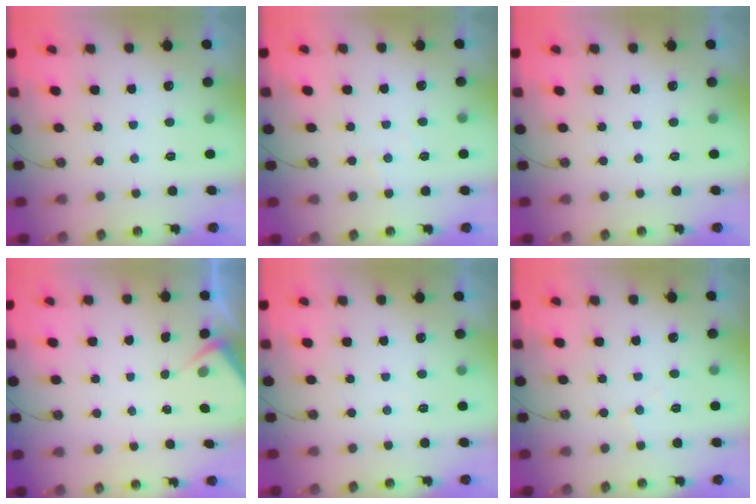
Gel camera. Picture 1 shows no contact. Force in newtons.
{"total": 3.3, "press": 3.2, "slide": 0.5}
{"total": 0.0}
{"total": 2.6, "press": 2.5, "slide": 0.5}
{"total": 2.7, "press": 2.7, "slide": 0.5}
{"total": 7.1, "press": 7.0, "slide": 0.9}